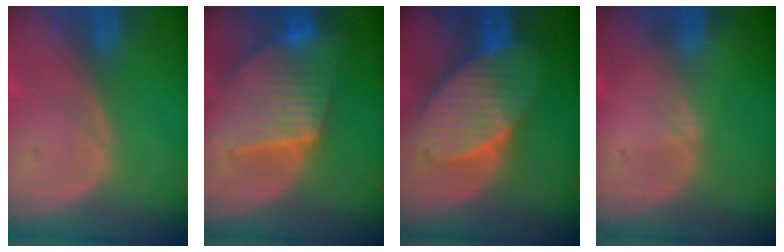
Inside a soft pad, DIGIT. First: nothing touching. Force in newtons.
{"total": 10.0, "press": 10.0, "slide": 0.7}
{"total": 9.2, "press": 9.2, "slide": 0.4}
{"total": 0.5, "press": 0.5, "slide": 0.2}